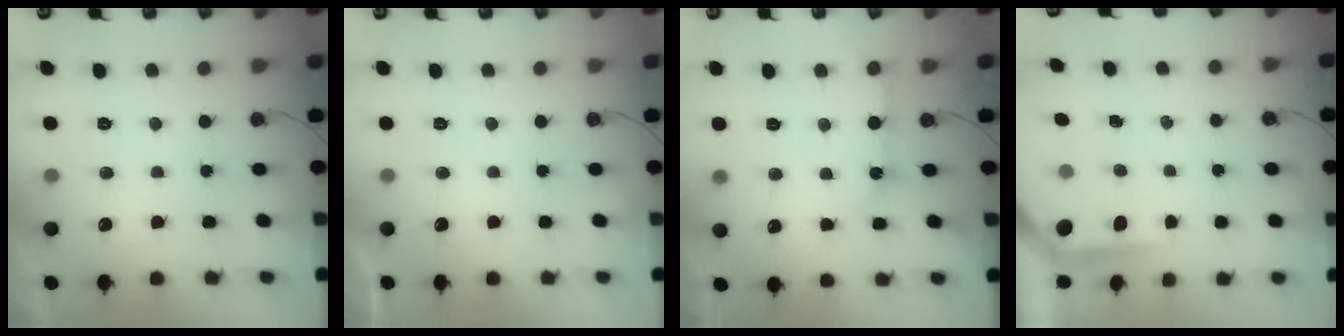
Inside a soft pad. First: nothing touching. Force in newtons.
{"total": 0.0}
{"total": 6.9, "press": 6.9, "slide": 0.6}
{"total": 4.0, "press": 4.0, "slide": 0.3}